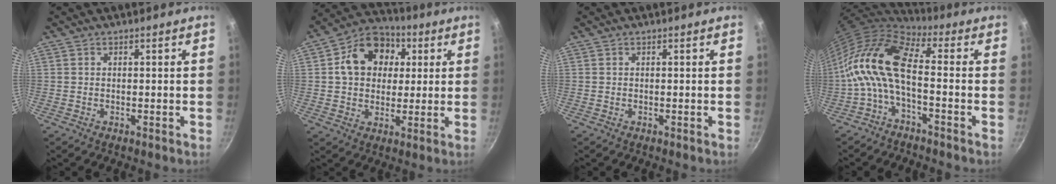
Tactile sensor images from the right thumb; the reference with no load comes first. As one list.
[{"total": 13.6, "force": [3.2, 10.8, 7.6], "torque": [-0.098, 0.016, 0.039]}, {"total": 0.0}, {"total": 12.3, "force": [-1.8, 5.5, 10.8], "torque": [-0.221, 0.033, -0.051]}]